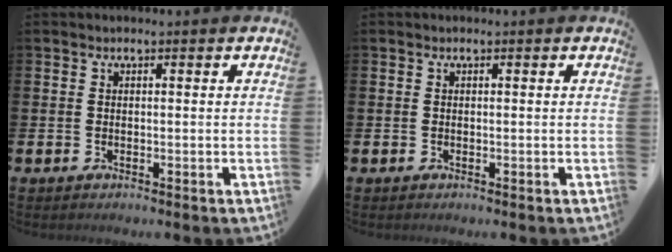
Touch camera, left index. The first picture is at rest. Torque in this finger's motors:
{"motor_torque": [0.00, 0.00, 0.00, 0.00]}